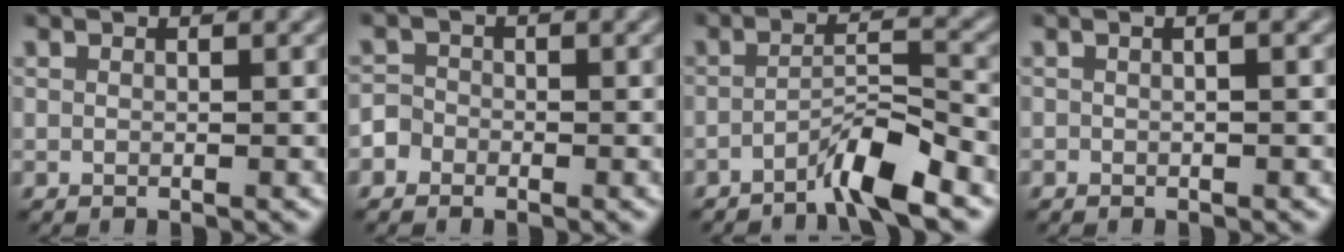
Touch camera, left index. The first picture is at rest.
{"total": 1.5, "force": [-0.8, 1.2, 0.2], "torque": [0.007, 0.005, -0.019]}
{"total": 3.9, "force": [-2.8, 0.1, 2.7], "torque": [-0.047, 0.012, -0.059]}
{"total": 0.9, "force": [0.2, 0.1, 0.9], "torque": [-0.011, -0.005, -0.002]}